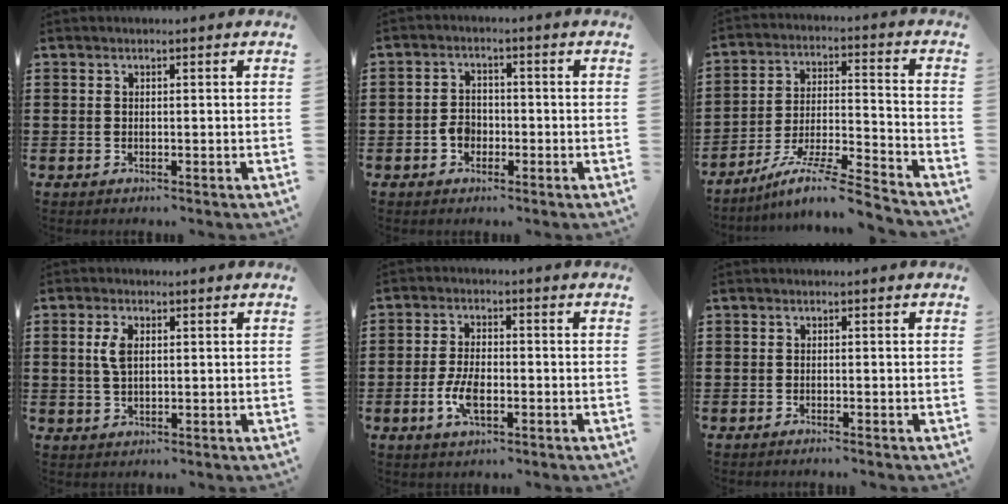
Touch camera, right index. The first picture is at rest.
{"total": 3.2, "force": [-1.2, 2.4, 1.6], "torque": [-0.035, 0.005, -0.025]}
{"total": 9.8, "force": [-8.2, 0.1, 5.3], "torque": [-0.093, 0.003, -0.162]}
{"total": 3.6, "force": [0.8, 1.8, 3.0], "torque": [-0.073, 0.006, 0.010]}
{"total": 5.2, "force": [-1.5, 2.5, 4.3], "torque": [-0.100, -0.002, -0.033]}
{"total": 0.7, "force": [-0.7, -0.2, 0.2], "torque": [-0.005, -0.004, -0.014]}